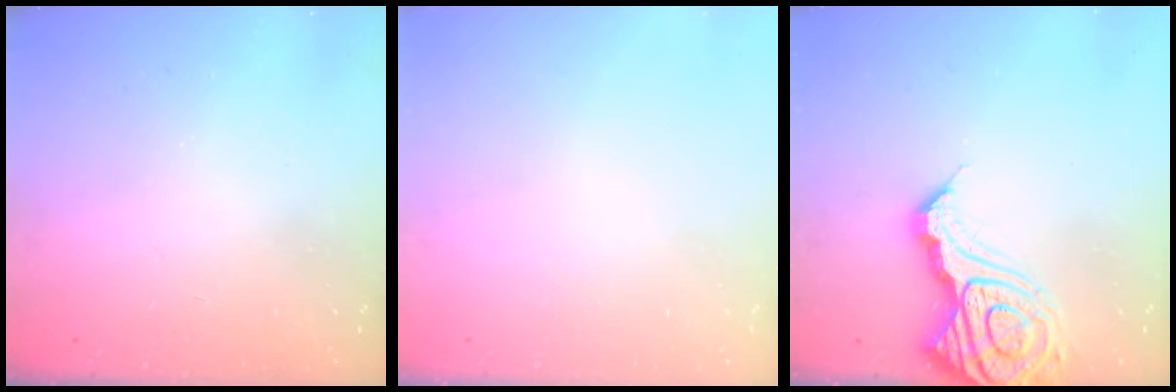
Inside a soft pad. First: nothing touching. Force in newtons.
{"total": 0.0}
{"total": 17.6, "press": 17.4, "slide": 1.9}